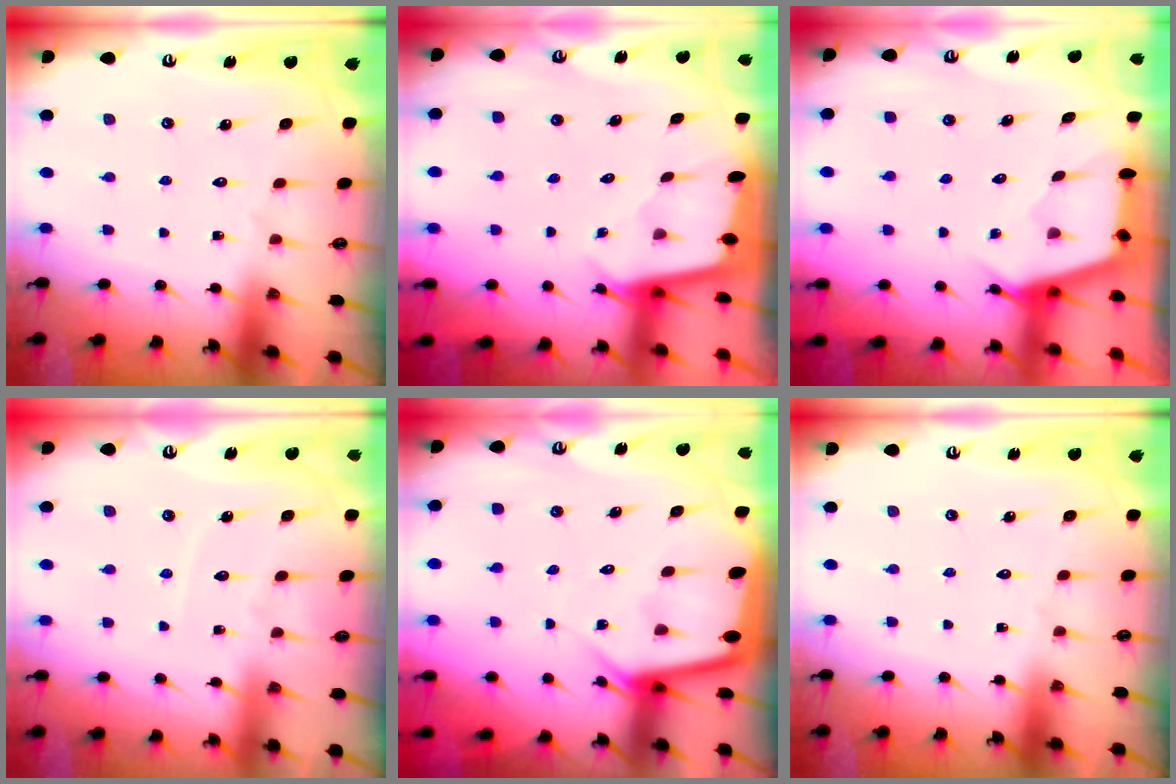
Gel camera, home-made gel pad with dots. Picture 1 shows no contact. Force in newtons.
{"total": 1.8, "press": 1.8, "slide": 0.2}
{"total": 2.5, "press": 2.5, "slide": 0.4}
{"total": 3.5, "press": 3.5, "slide": 0.5}
{"total": 4.9, "press": 4.9, "slide": 0.4}
{"total": 0.0}